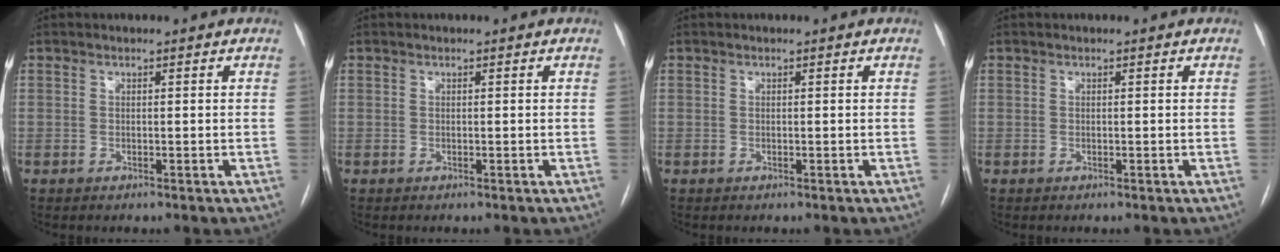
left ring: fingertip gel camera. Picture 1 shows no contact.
{"total": 0.0}
{"total": 0.0}
{"total": 0.0}